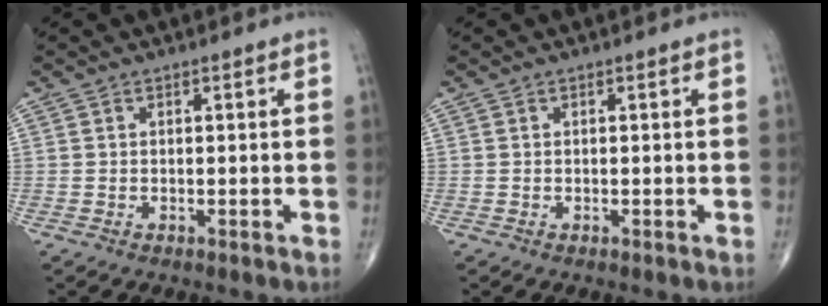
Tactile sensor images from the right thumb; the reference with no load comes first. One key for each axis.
{"total": 0.0}